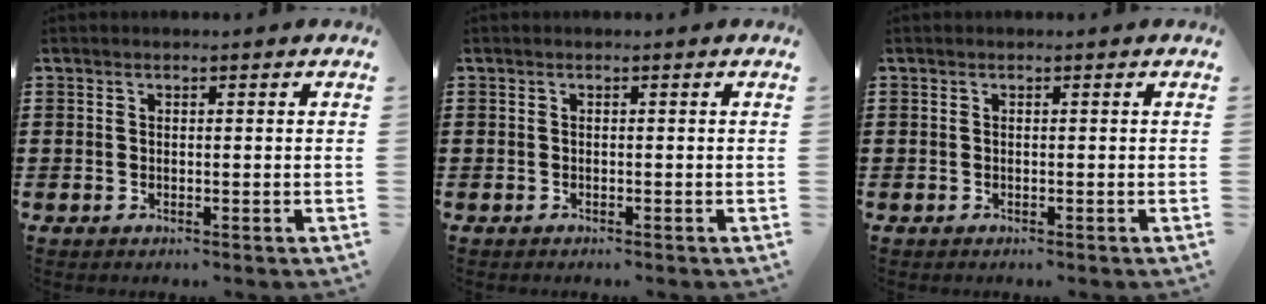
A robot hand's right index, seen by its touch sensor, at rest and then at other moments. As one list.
[{"total": 0.0}, {"total": 0.0}]